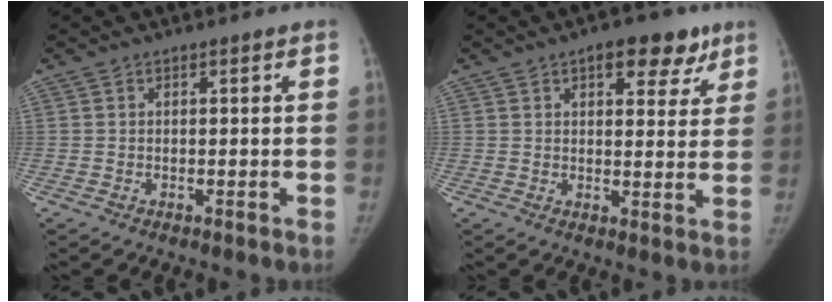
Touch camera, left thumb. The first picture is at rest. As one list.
[{"total": 9.1, "force": [5.2, 4.7, 5.8], "torque": [-0.037, -0.017, 0.065]}]